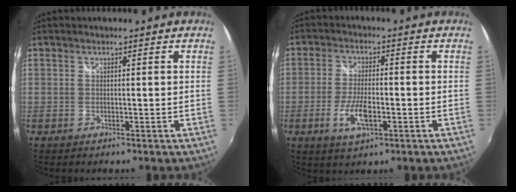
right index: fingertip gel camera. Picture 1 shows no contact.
{"total": 7.0, "force": [-2.6, 2.6, 5.9], "torque": [-0.125, -0.009, -0.048]}